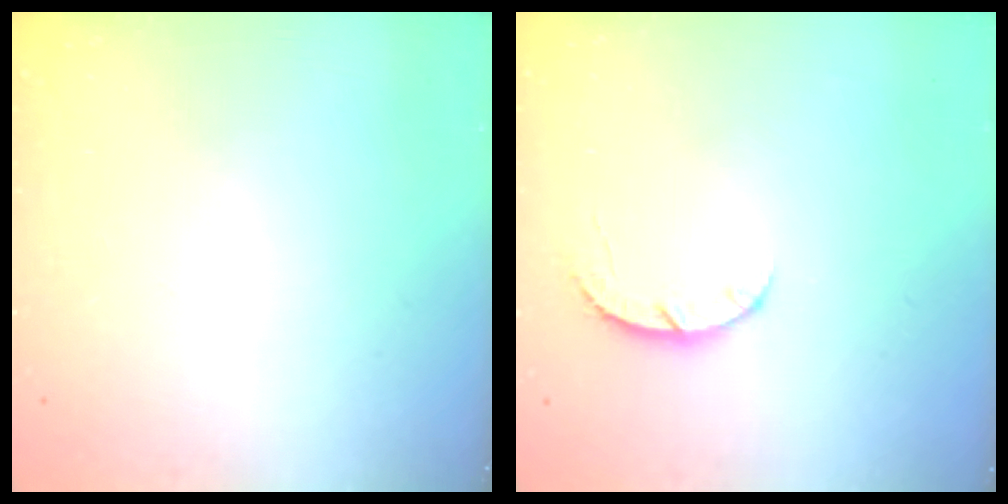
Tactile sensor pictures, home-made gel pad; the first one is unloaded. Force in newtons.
{"total": 3.9, "press": 3.8, "slide": 0.6}